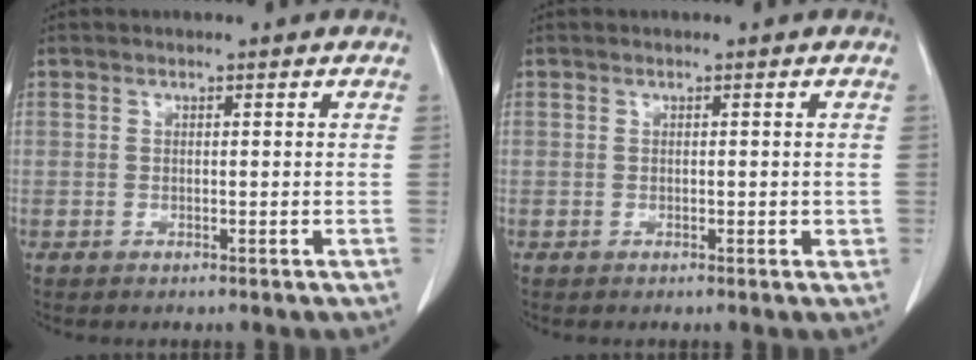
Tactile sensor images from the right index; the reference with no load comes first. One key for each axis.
{"total": 1.0, "fx": 0.0, "fy": 0.7, "fz": 0.7, "tx": -0.006, "ty": 0.001, "tz": 0.002}